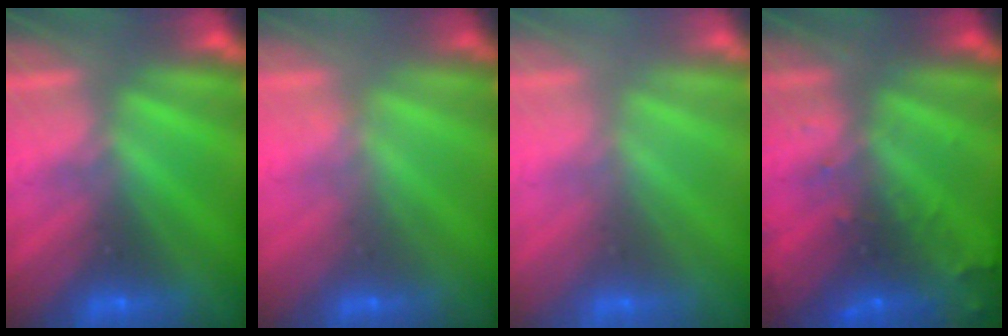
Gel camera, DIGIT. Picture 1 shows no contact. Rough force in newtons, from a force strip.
{"total": 2.0}
{"total": 2.7}
{"total": 7.8}